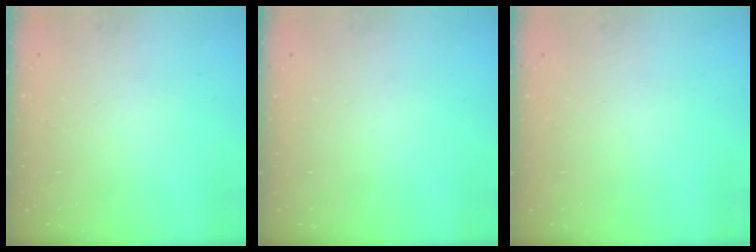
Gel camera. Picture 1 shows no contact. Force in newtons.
{"total": 0.0}
{"total": 0.0}